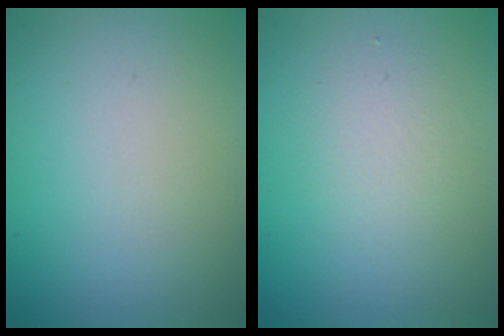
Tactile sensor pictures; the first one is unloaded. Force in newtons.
{"total": 1.7, "press": 1.7, "slide": 0.2}